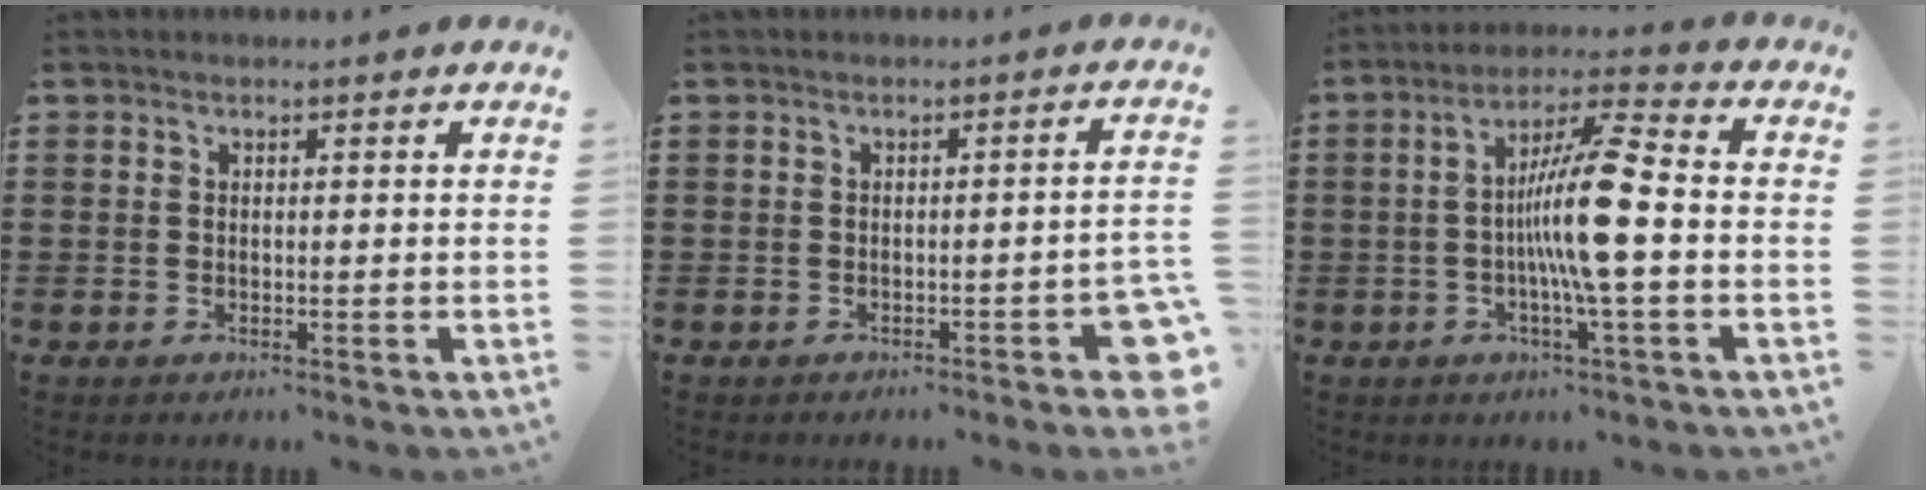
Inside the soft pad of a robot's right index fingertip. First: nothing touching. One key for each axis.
{"total": 3.0, "fx": -1.7, "fy": 0.7, "fz": 2.4, "tx": -0.036, "ty": 0.000, "tz": -0.029}
{"total": 10.9, "fx": -1.3, "fy": 0.8, "fz": 10.7, "tx": -0.213, "ty": -0.007, "tz": -0.036}